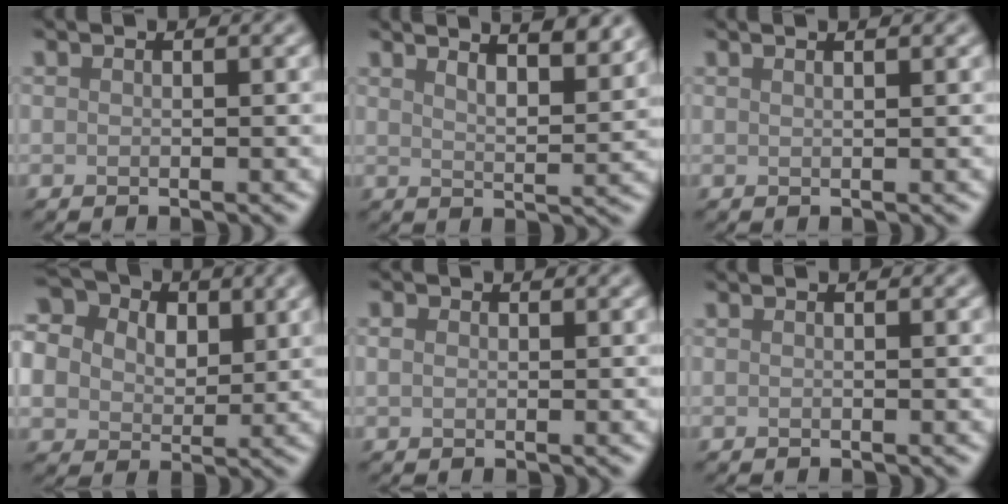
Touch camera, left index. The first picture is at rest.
{"total": 7.6, "force": [5.6, 2.3, 4.6], "torque": [-0.028, 0.026, 0.040]}
{"total": 2.3, "force": [1.4, 1.0, 1.5], "torque": [-0.001, 0.001, -0.009]}
{"total": 11.3, "force": [4.6, 8.5, 5.8], "torque": [-0.122, 0.031, 0.075]}
{"total": 0.9, "force": [0.3, 0.6, 0.6], "torque": [-0.013, 0.002, 0.002]}
{"total": 0.0}